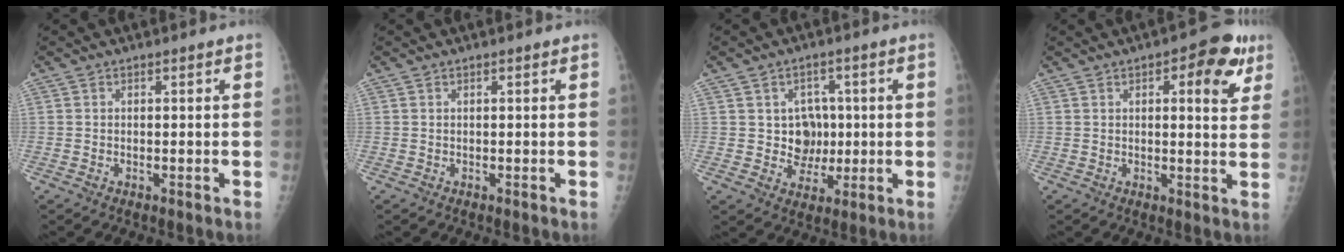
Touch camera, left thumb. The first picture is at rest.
{"total": 0.0}
{"total": 6.7, "force": [0.4, 6.0, 2.9], "torque": [0.000, 0.003, 0.010]}
{"total": 9.1, "force": [4.0, 3.6, 7.3], "torque": [-0.065, -0.010, 0.043]}